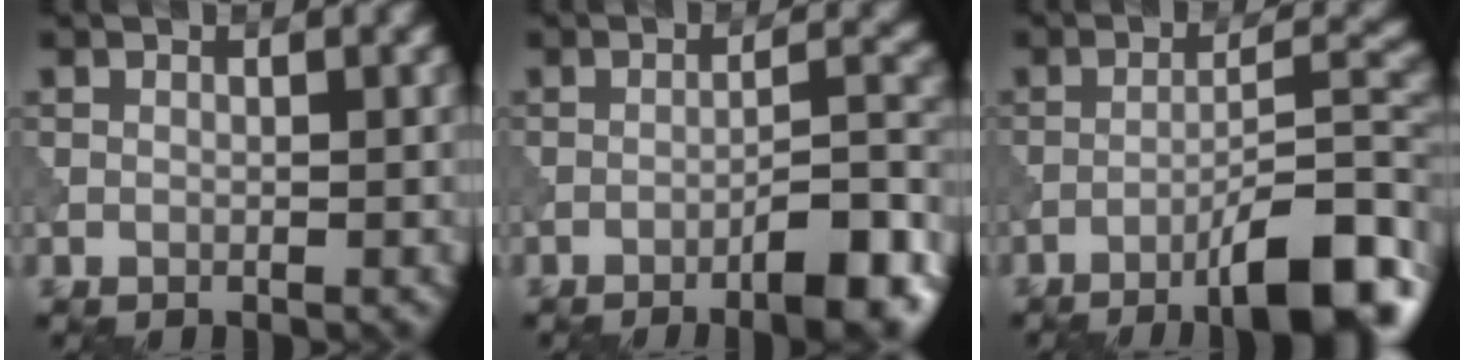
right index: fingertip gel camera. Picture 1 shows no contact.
{"total": 7.1, "force": [-4.2, 1.5, 5.5], "torque": [-0.069, 0.016, -0.062]}
{"total": 9.8, "force": [-5.9, 2.1, 7.5], "torque": [-0.110, 0.015, -0.091]}